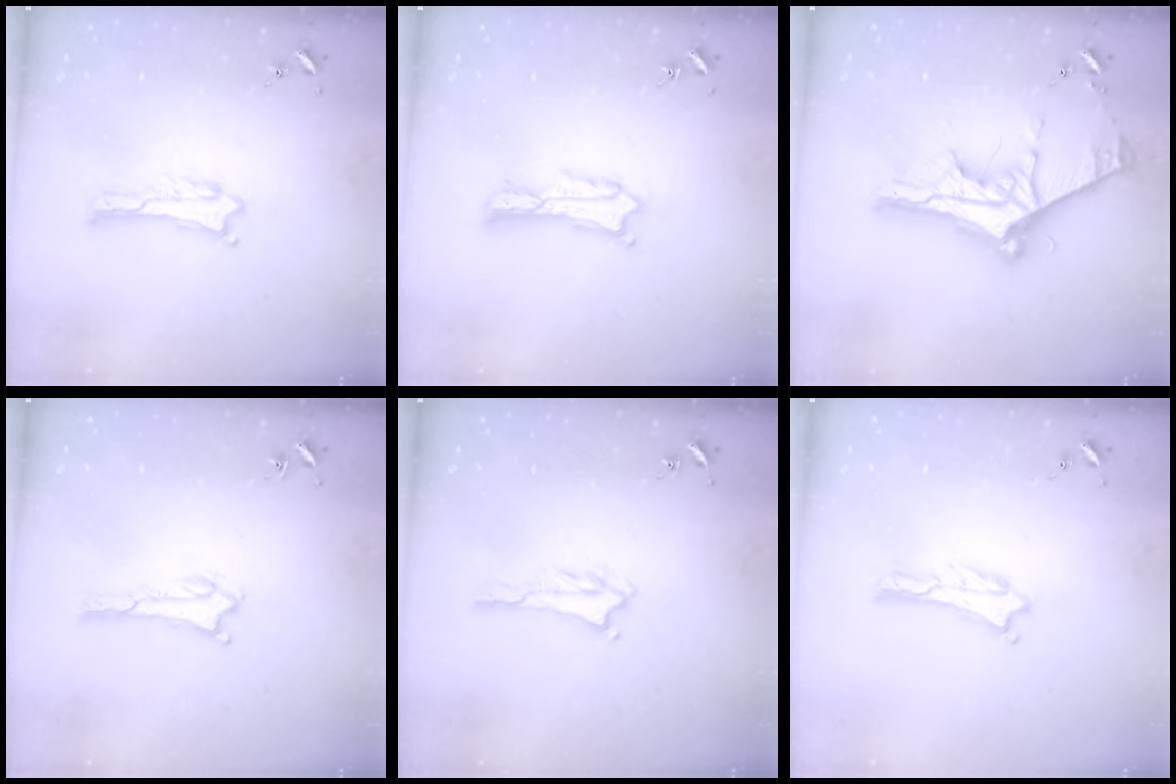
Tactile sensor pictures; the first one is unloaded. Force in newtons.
{"total": 2.7, "press": 2.7, "slide": 0.3}
{"total": 10.9, "press": 10.8, "slide": 1.0}
{"total": 1.1, "press": 1.0, "slide": 0.1}
{"total": 2.1, "press": 2.1, "slide": 0.3}
{"total": 0.0}